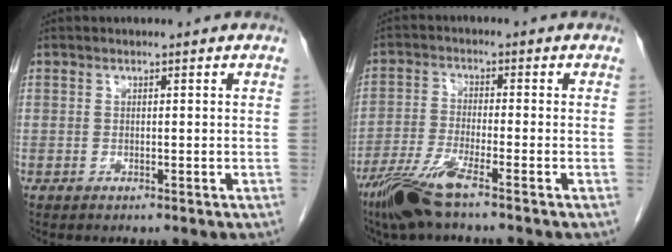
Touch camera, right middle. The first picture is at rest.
{"total": 7.4, "force": [-5.1, 0.2, 5.3], "torque": [-0.115, -0.021, -0.104]}